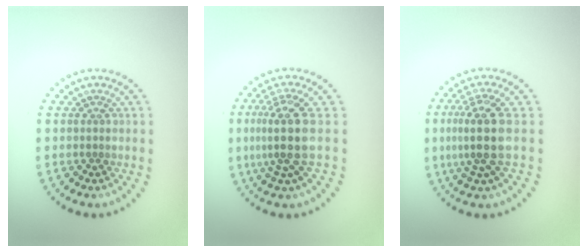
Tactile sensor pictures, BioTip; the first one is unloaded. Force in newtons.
{"total": 4.1, "press": 3.2, "slide": 2.6}
{"total": 4.2, "press": 3.5, "slide": 2.3}